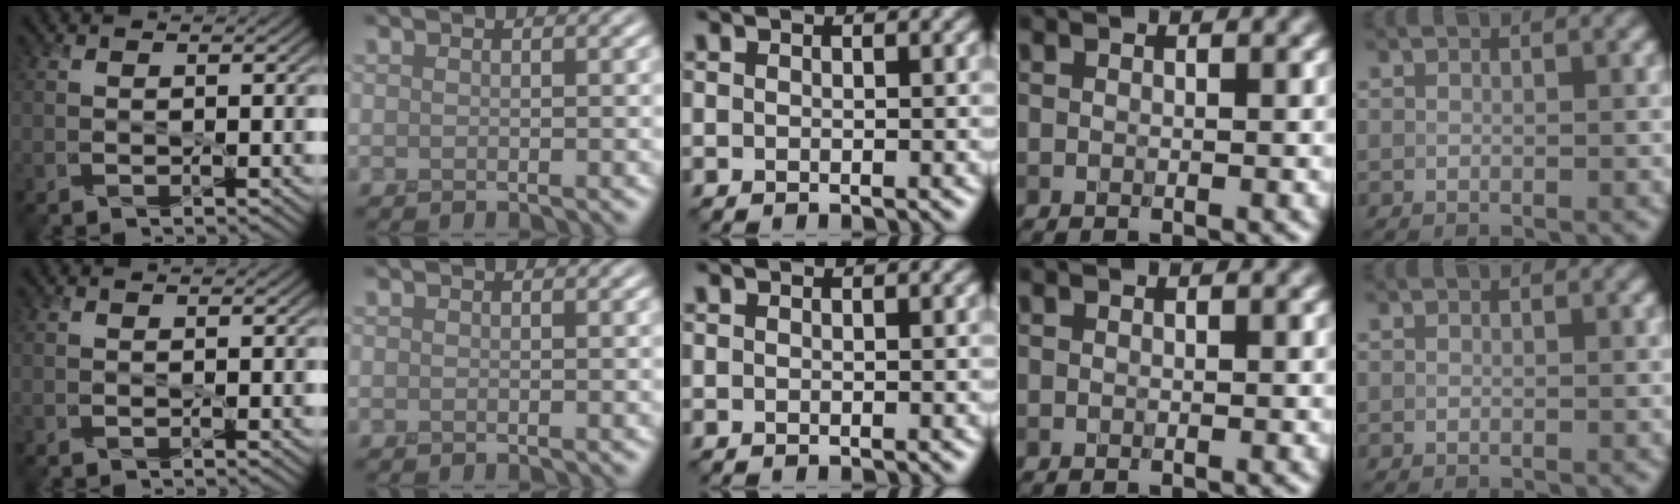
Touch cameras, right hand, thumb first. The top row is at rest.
{}